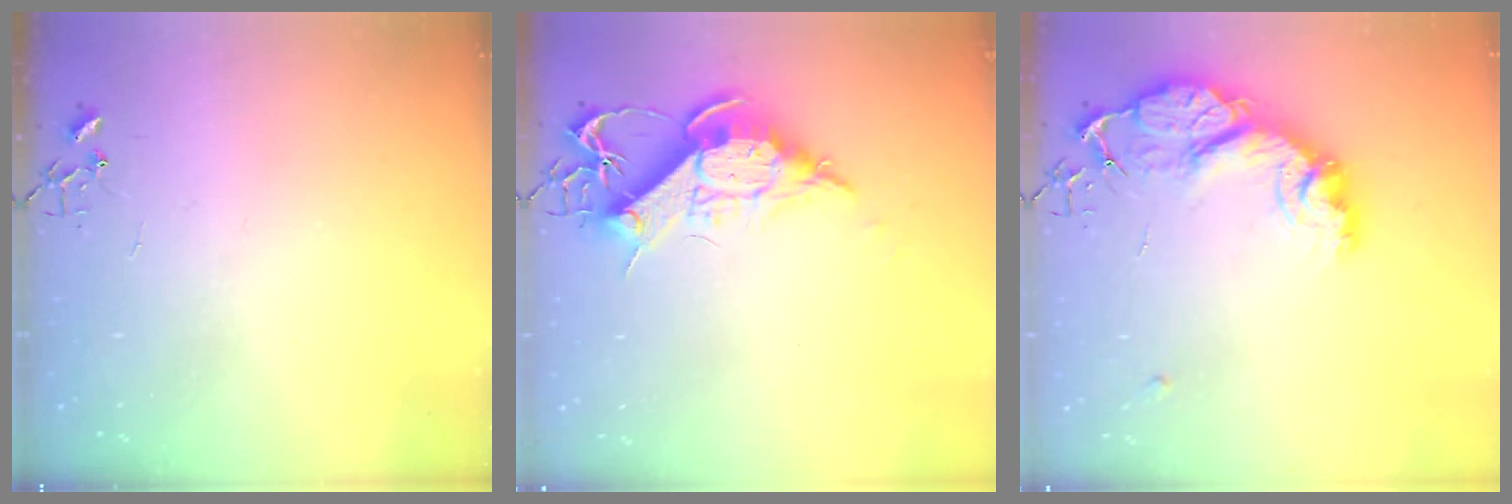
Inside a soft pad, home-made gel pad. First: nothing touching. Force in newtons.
{"total": 12.6, "press": 12.6, "slide": 1.2}
{"total": 15.8, "press": 15.8, "slide": 1.3}